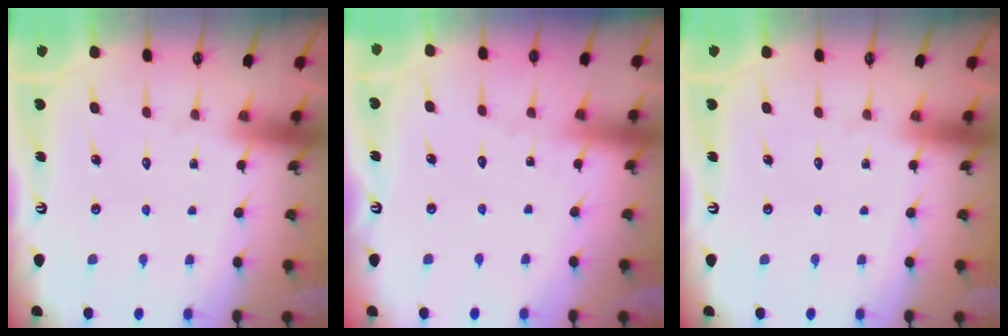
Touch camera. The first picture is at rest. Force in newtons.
{"total": 2.2, "press": 2.2, "slide": 0.3}
{"total": 0.0}